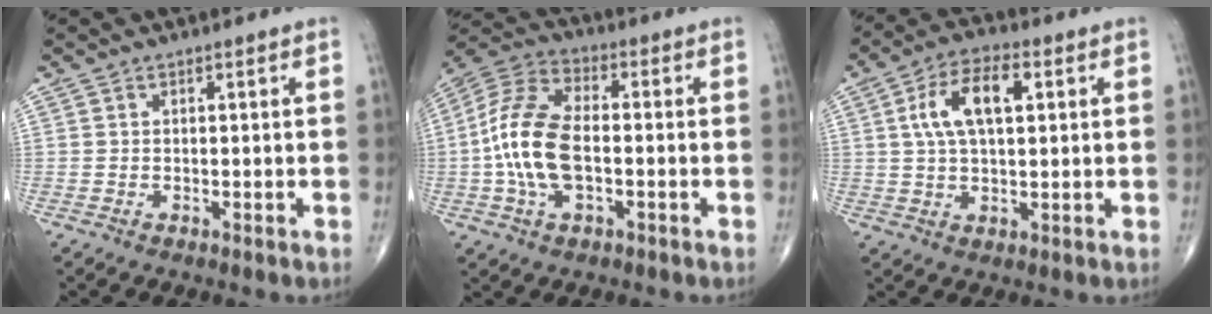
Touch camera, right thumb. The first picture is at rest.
{"total": 14.5, "force": [-1.7, 7.5, 12.2], "torque": [-0.263, 0.028, -0.038]}
{"total": 10.5, "force": [2.7, 5.1, 8.9], "torque": [-0.164, 0.015, 0.044]}